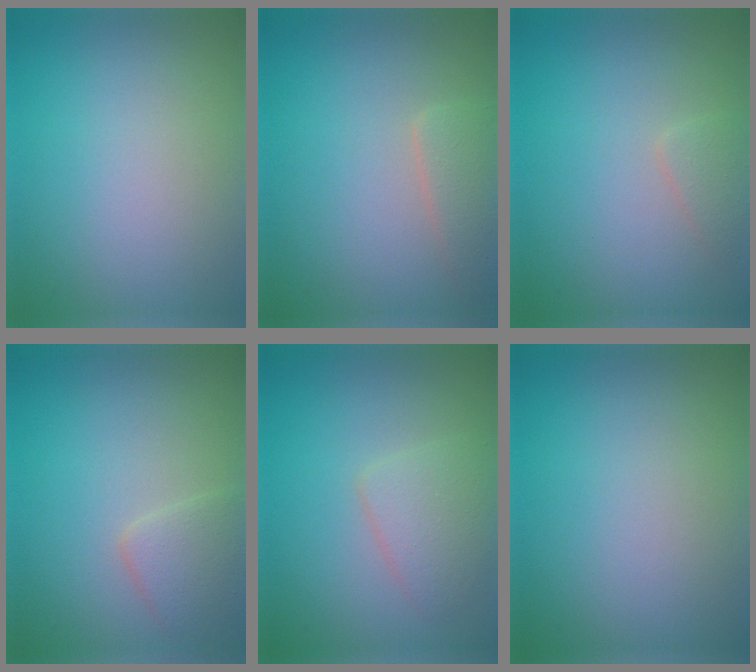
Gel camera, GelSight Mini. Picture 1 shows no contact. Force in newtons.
{"total": 2.2, "press": 2.2, "slide": 0.1}
{"total": 1.2, "press": 1.2, "slide": 0.1}
{"total": 2.5, "press": 2.5, "slide": 0.1}
{"total": 2.7, "press": 2.7, "slide": 0.1}
{"total": 0.0}